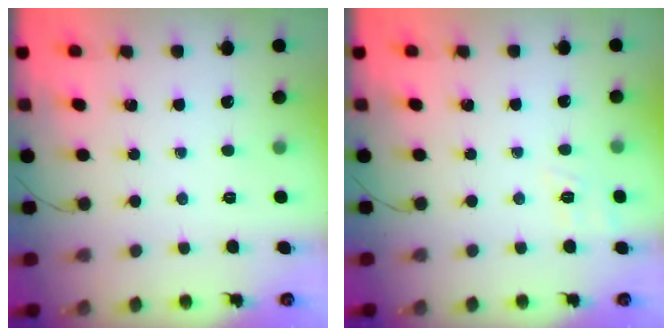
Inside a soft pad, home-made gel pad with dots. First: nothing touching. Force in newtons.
{"total": 8.7, "press": 8.5, "slide": 1.9}